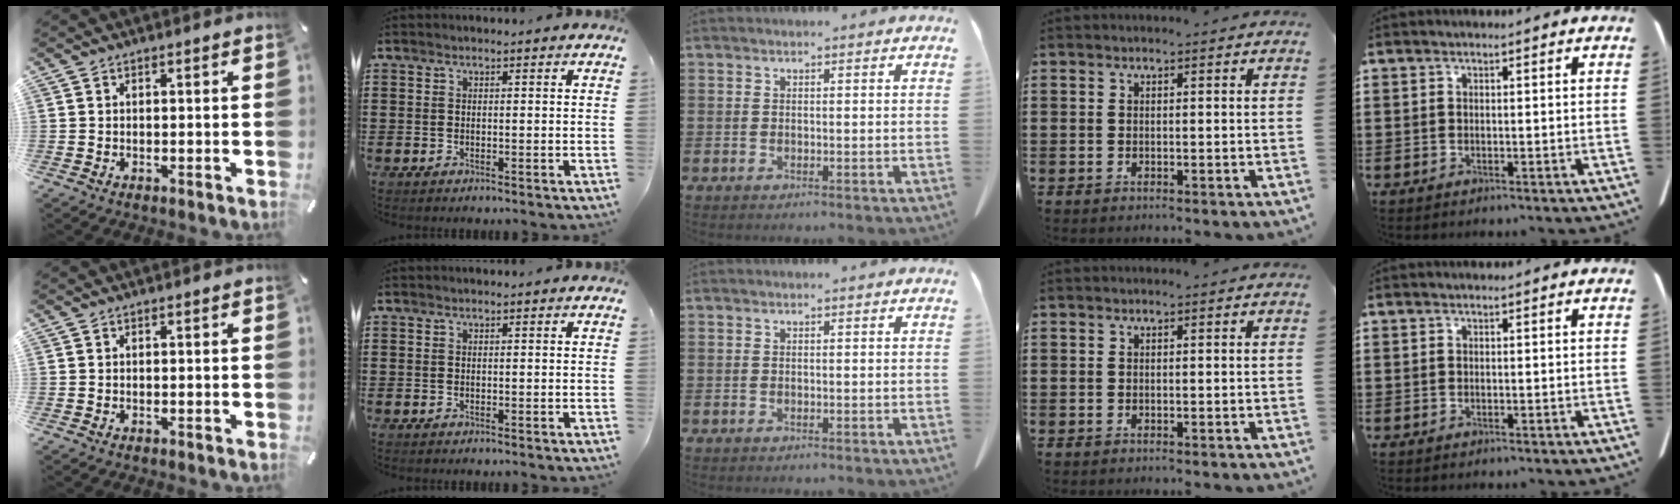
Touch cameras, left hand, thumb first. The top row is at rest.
{}